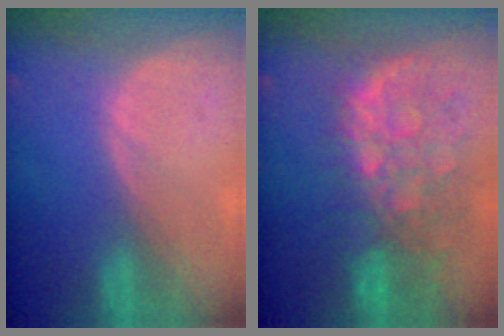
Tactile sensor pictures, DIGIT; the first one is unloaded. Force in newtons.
{"total": 11.1, "press": 9.7, "slide": 5.5}